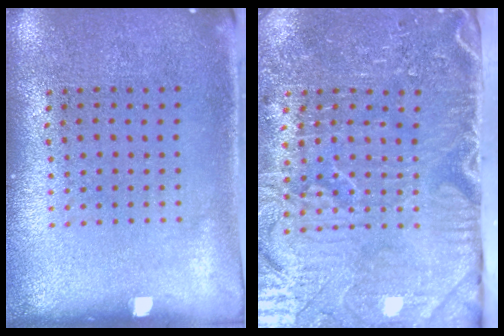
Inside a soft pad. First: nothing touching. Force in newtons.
{"total": 5.3, "press": 4.4, "slide": 2.9}